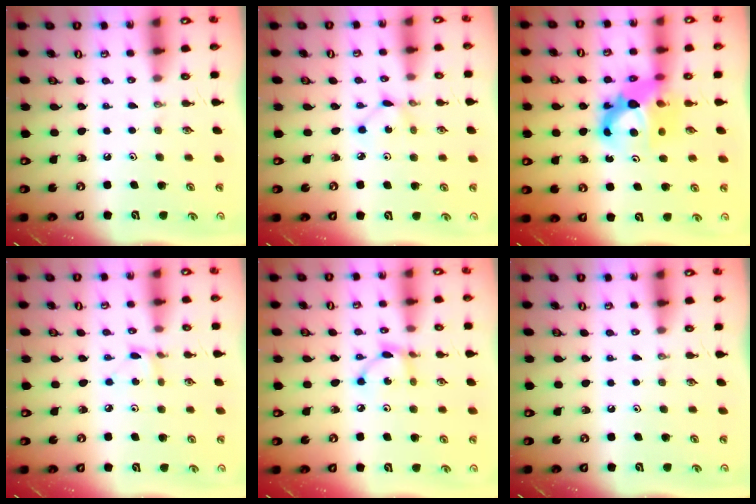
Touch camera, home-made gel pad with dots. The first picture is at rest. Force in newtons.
{"total": 1.3, "press": 1.3, "slide": 0.0}
{"total": 11.4, "press": 11.4, "slide": 1.1}
{"total": 2.0, "press": 2.0, "slide": 0.2}
{"total": 4.4, "press": 4.4, "slide": 0.1}
{"total": 0.0}